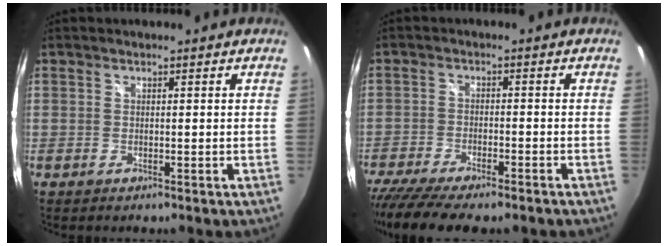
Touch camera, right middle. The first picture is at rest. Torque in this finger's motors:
{"motor_torque": [1.07, -1.07, 0.23, 0.13]}